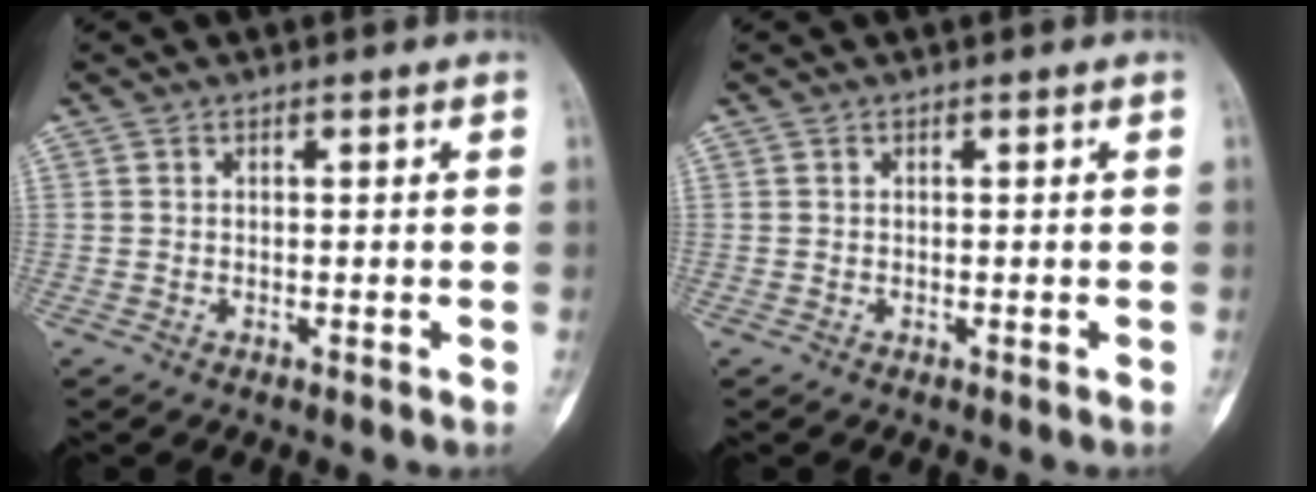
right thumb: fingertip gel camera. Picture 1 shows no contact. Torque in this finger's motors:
{"motor_torque": [0.00, 0.00, 0.05, 0.02, 0.00]}